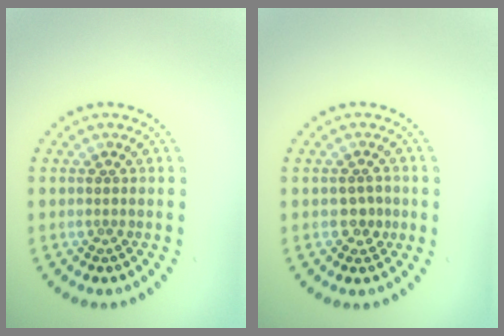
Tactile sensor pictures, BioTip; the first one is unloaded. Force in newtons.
{"total": 1.6, "press": 1.5, "slide": 0.8}